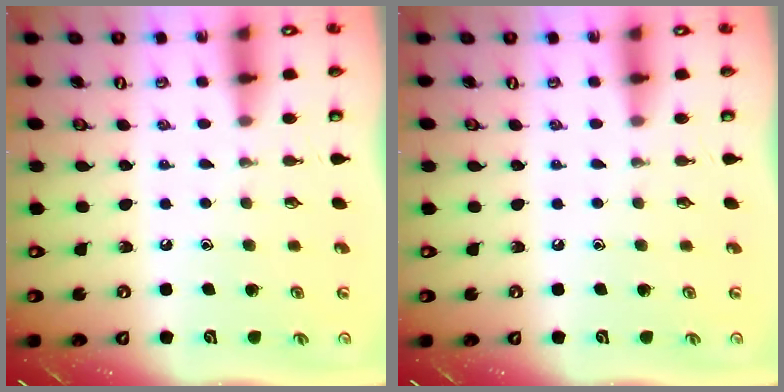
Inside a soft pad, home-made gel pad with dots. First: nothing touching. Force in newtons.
{"total": 0.0}